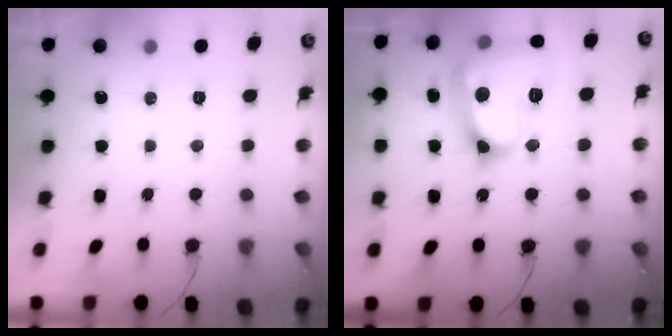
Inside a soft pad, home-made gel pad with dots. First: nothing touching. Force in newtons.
{"total": 19.9, "press": 19.9, "slide": 1.7}